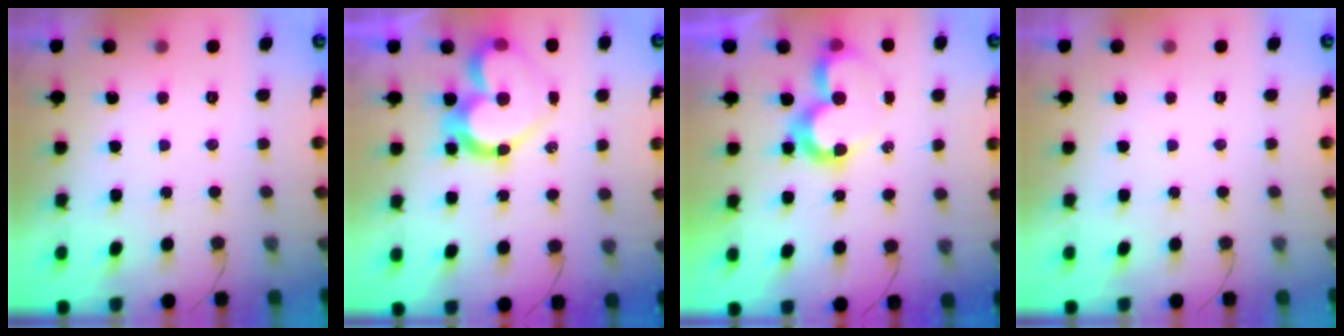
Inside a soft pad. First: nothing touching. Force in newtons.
{"total": 15.5, "press": 15.4, "slide": 1.3}
{"total": 7.8, "press": 7.8, "slide": 0.6}
{"total": 0.0}